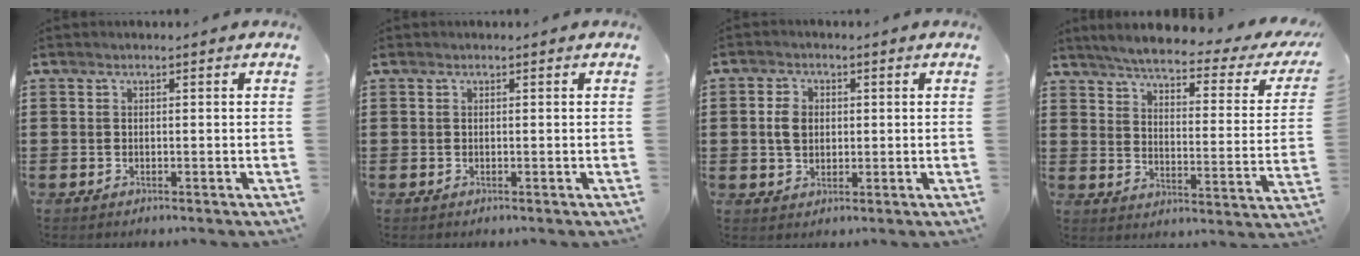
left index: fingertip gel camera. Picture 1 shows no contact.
{"total": 0.0}
{"total": 3.8, "force": [0.3, 2.9, 2.4], "torque": [-0.053, 0.011, 0.002]}
{"total": 4.4, "force": [3.7, 0.0, 2.4], "torque": [-0.067, -0.026, 0.056]}